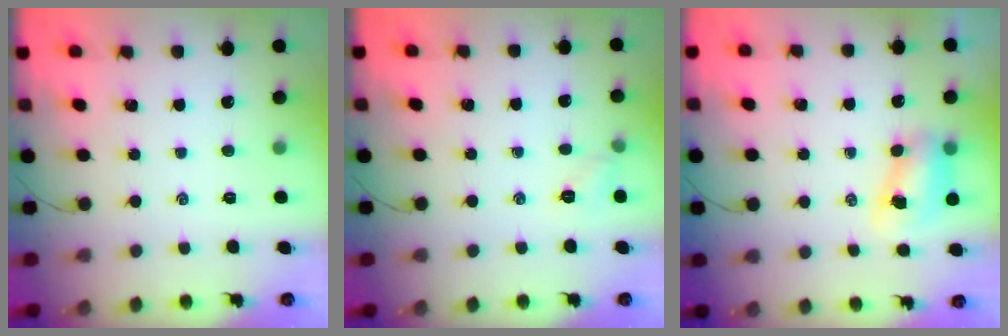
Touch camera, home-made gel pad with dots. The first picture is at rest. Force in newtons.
{"total": 5.2, "press": 4.9, "slide": 1.6}
{"total": 8.2, "press": 8.1, "slide": 1.2}